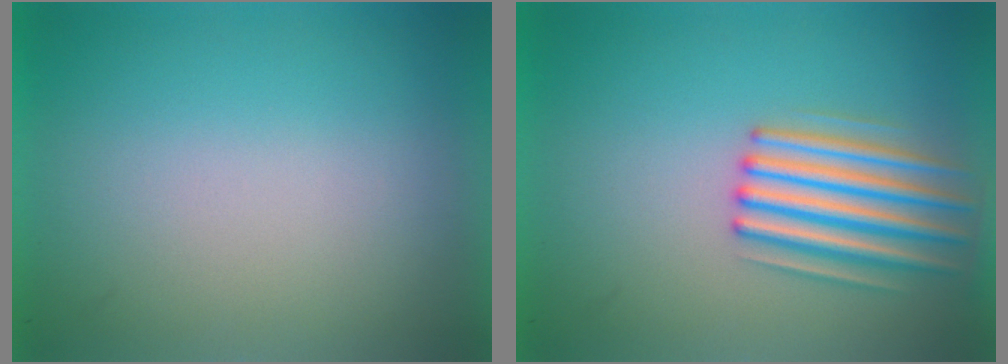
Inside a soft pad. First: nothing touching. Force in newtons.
{"total": 4.2}